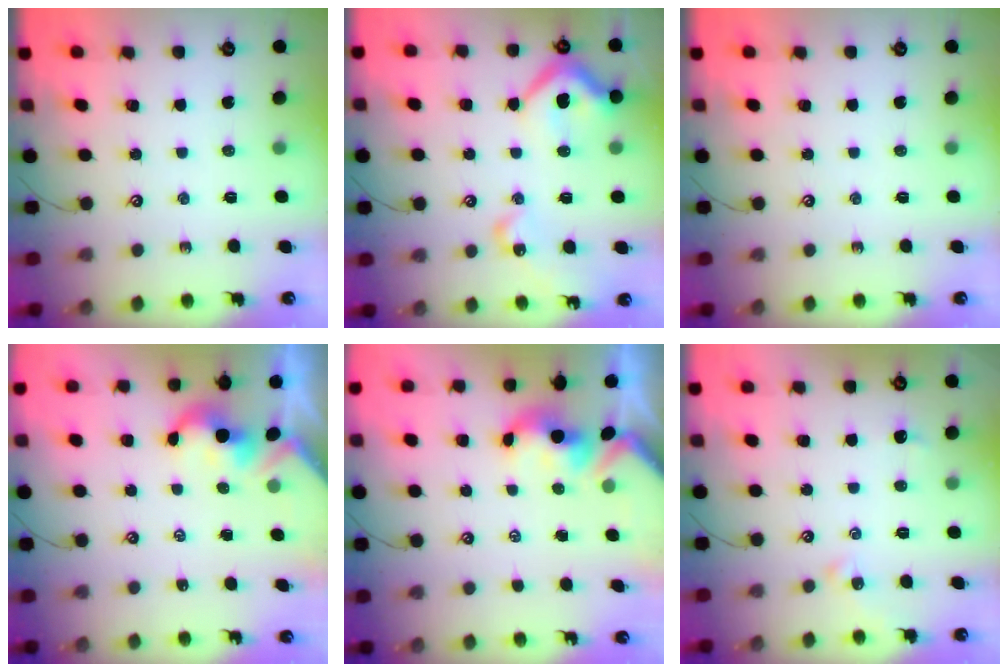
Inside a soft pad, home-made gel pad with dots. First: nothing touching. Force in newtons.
{"total": 16.0, "press": 15.9, "slide": 1.6}
{"total": 0.0}
{"total": 2.0, "press": 2.0, "slide": 0.3}
{"total": 1.7, "press": 1.5, "slide": 0.7}
{"total": 2.3, "press": 2.2, "slide": 0.6}